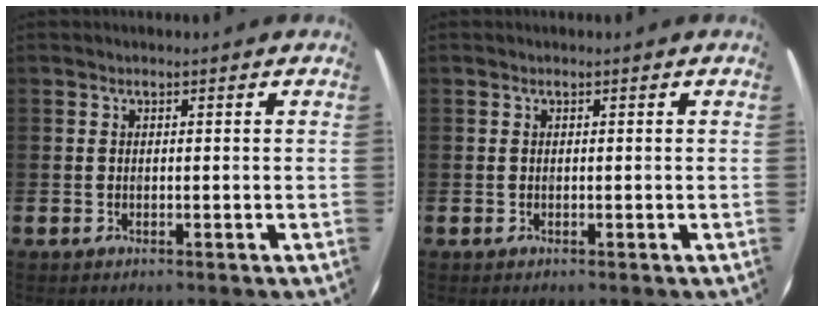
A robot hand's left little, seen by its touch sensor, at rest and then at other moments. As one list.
[{"total": 0.0}]